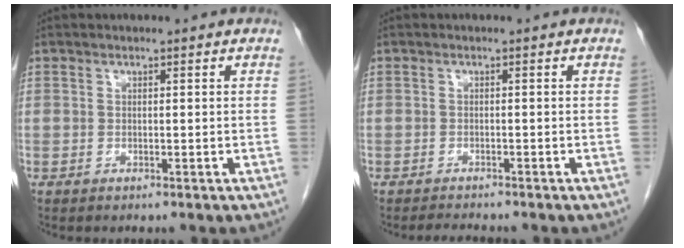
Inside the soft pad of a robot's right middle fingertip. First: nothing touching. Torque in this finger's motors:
{"motor_torque": [0.13, -0.04, -0.02, -0.01]}